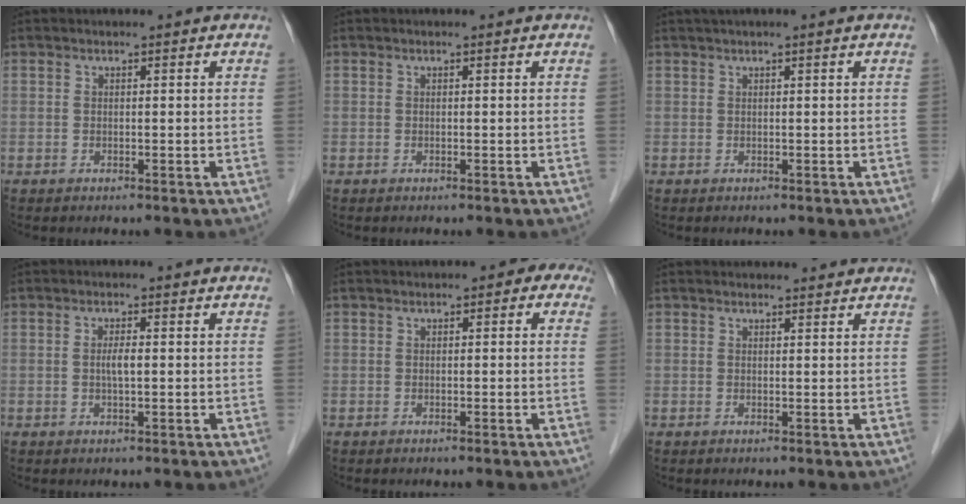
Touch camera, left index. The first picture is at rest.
{"total": 0.0}
{"total": 1.3, "force": [0.8, -0.2, 1.0], "torque": [-0.026, 0.015, 0.019]}
{"total": 1.9, "force": [-0.1, 0.3, 1.9], "torque": [-0.039, 0.001, -0.001]}
{"total": 2.4, "force": [0.5, 1.4, 1.8], "torque": [-0.006, 0.016, -0.007]}
{"total": 3.3, "force": [3.2, 0.7, 0.5], "torque": [-0.008, 0.018, 0.036]}